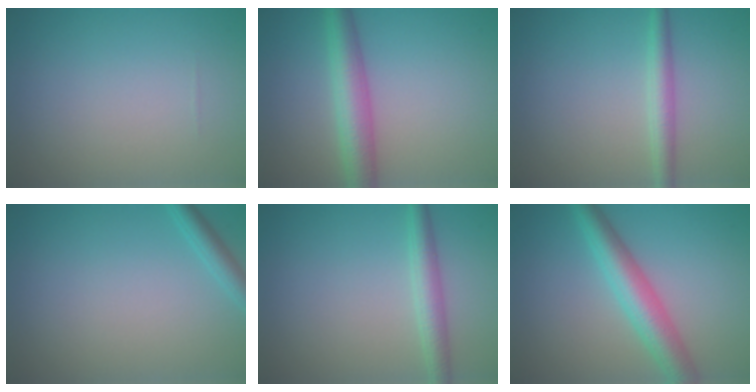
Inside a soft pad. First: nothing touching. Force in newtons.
{"total": 4.6, "press": 4.6, "slide": 0.2}
{"total": 2.3, "press": 2.3, "slide": 0.0}
{"total": 1.8, "press": 1.8, "slide": 0.1}
{"total": 2.6, "press": 2.6, "slide": 0.0}
{"total": 5.1, "press": 5.1, "slide": 0.1}